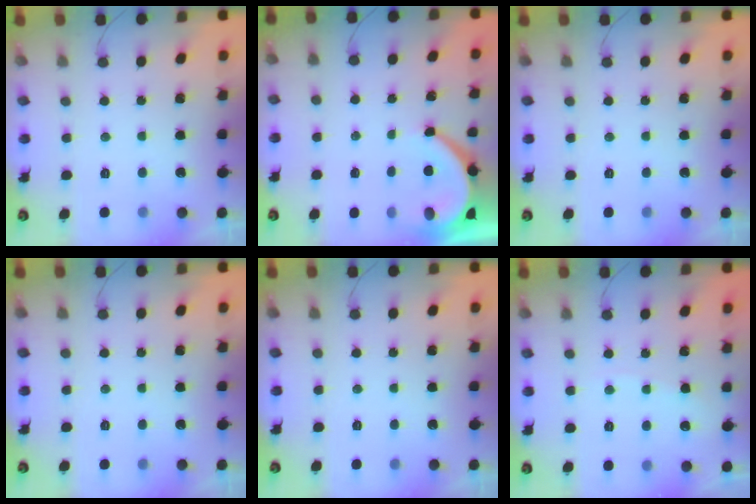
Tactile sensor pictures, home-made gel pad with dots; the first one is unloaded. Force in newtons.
{"total": 7.0, "press": 7.0, "slide": 0.2}
{"total": 0.0}
{"total": 0.0}
{"total": 0.0}
{"total": 2.9, "press": 2.9, "slide": 0.4}